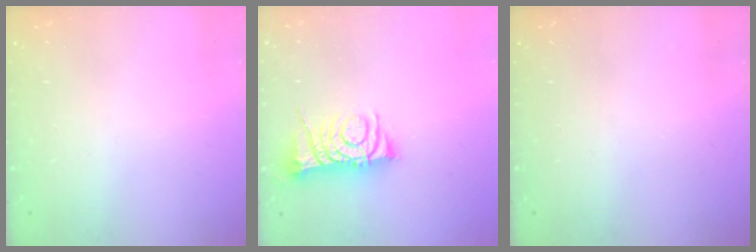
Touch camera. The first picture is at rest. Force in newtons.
{"total": 8.3, "press": 8.3, "slide": 0.4}
{"total": 0.0}